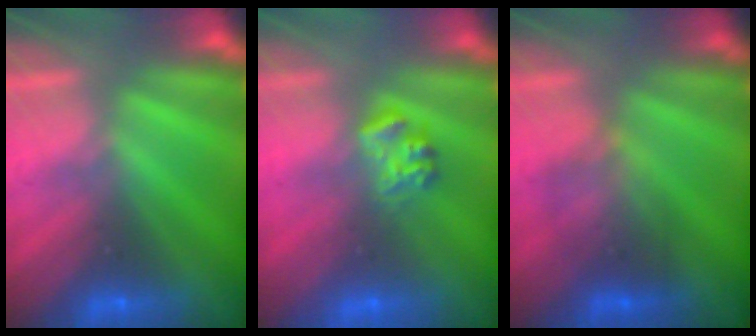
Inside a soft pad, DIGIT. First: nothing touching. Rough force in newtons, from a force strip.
{"total": 2.3}
{"total": 2.4}